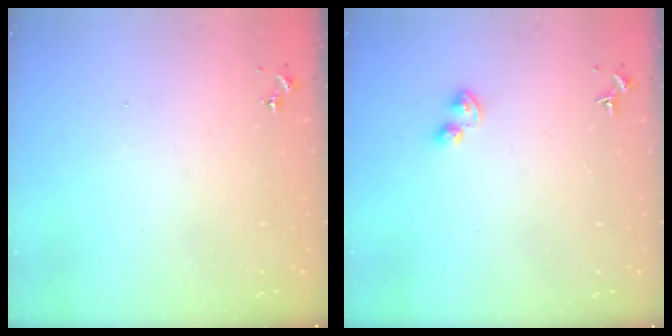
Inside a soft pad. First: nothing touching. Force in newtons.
{"total": 4.2, "press": 4.1, "slide": 0.8}